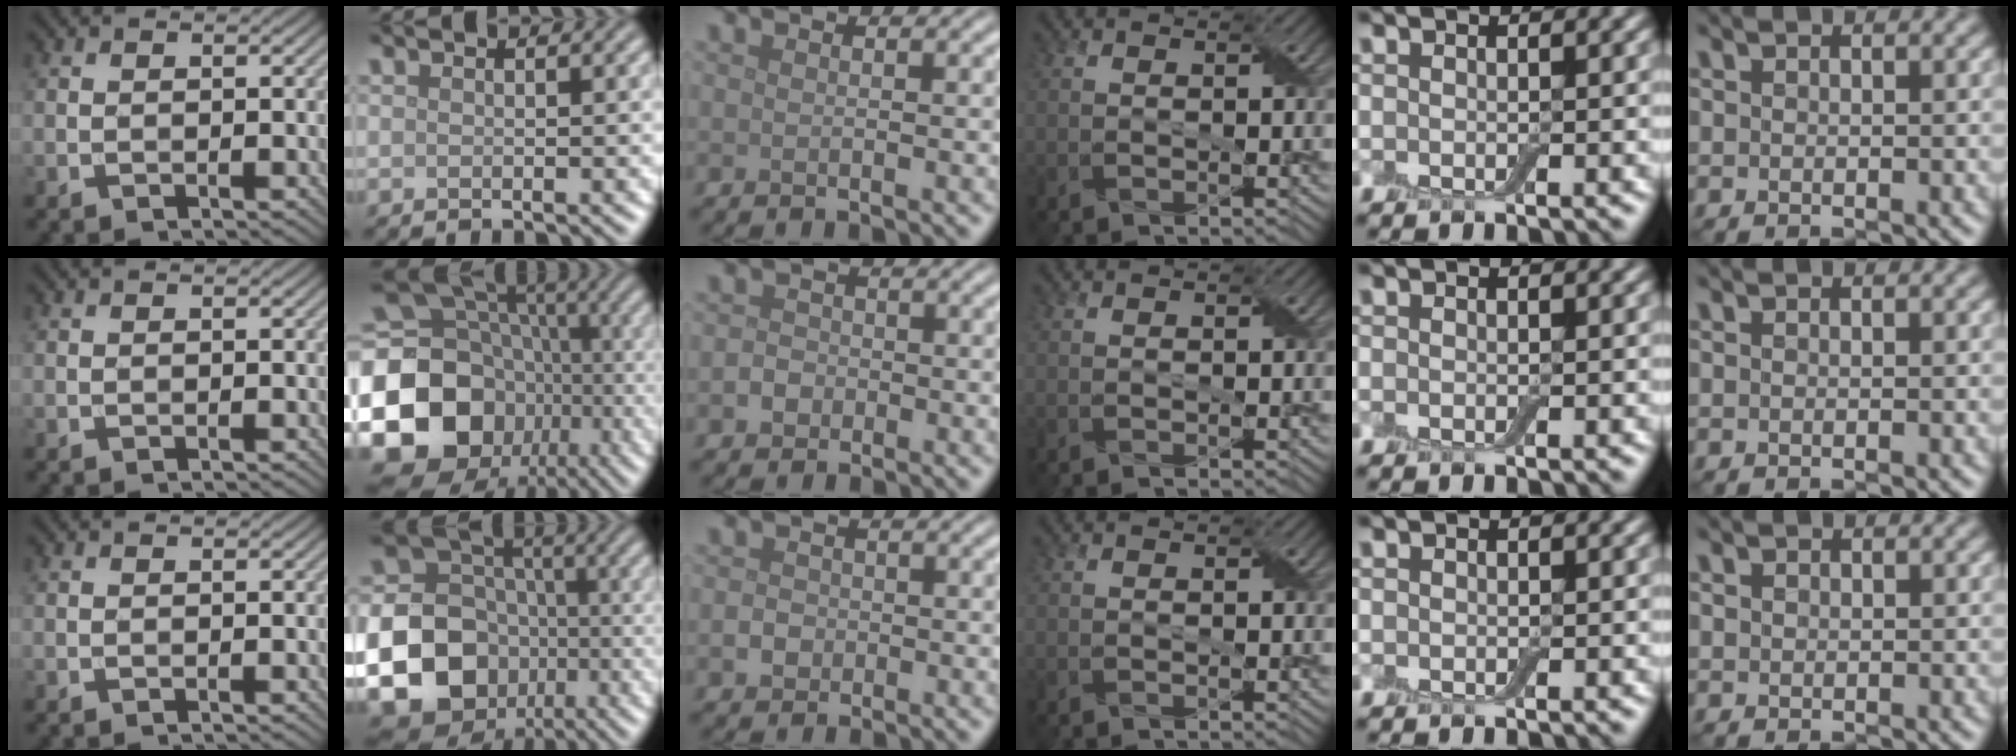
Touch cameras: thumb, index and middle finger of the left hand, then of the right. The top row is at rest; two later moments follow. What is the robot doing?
{"motion": "fold", "object": "aluminum foil"}